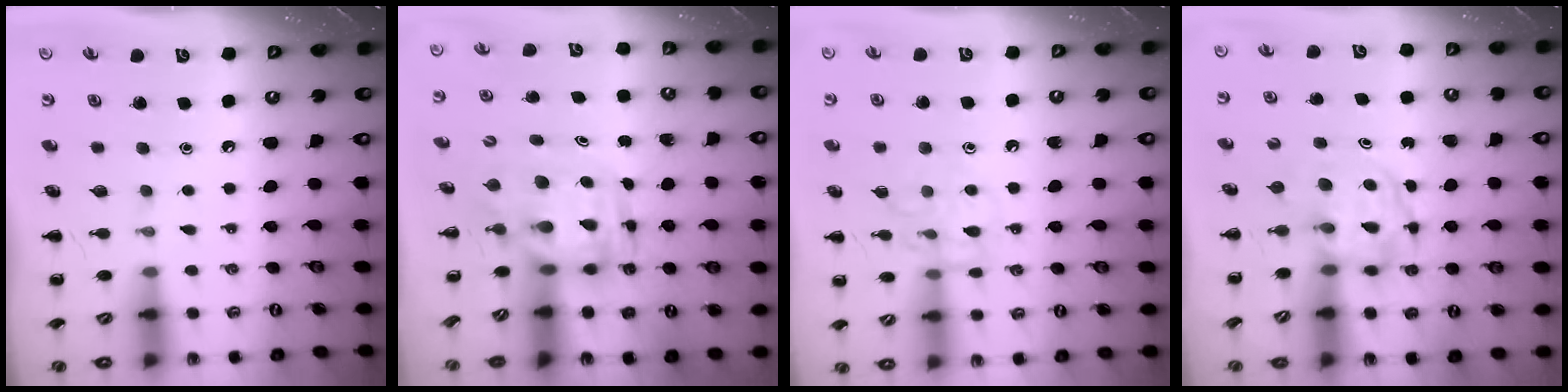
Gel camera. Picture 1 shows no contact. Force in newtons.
{"total": 3.8, "press": 3.7, "slide": 0.8}
{"total": 10.1, "press": 10.1, "slide": 0.4}
{"total": 3.6, "press": 3.6, "slide": 0.3}